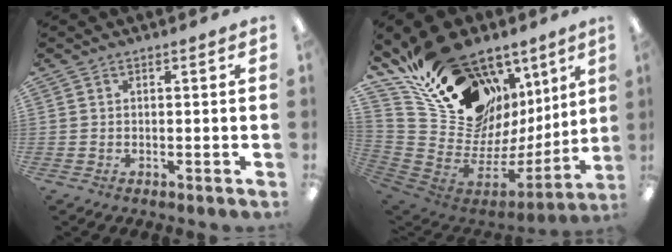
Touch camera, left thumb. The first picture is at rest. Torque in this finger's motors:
{"motor_torque": [2.96, 2.05, 1.54, -1.23, 0.47]}